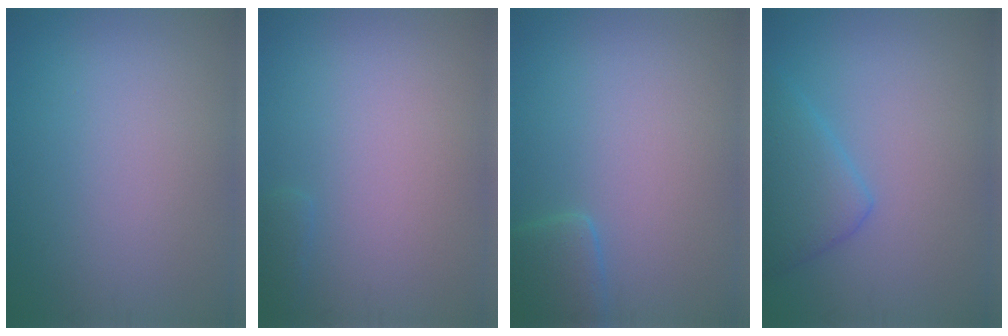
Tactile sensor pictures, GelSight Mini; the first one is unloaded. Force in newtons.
{"total": 0.7, "press": 0.7, "slide": 0.0}
{"total": 2.4, "press": 2.4, "slide": 0.1}
{"total": 3.6, "press": 3.6, "slide": 0.3}